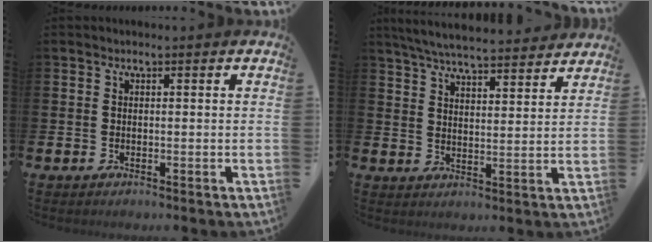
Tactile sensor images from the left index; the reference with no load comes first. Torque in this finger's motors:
{"motor_torque": [0.95, -1.19, 0.56, 0.21]}